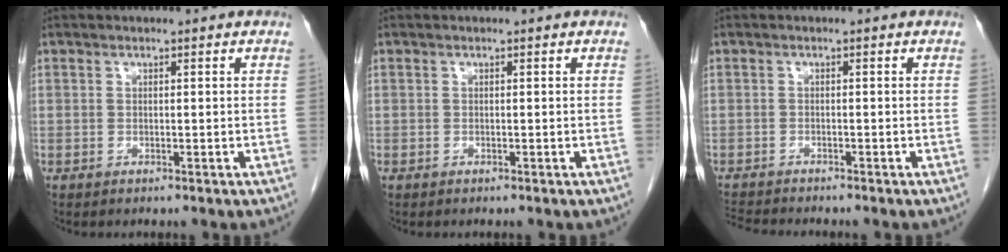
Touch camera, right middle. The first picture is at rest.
{"total": 0.0}
{"total": 4.0, "force": [-3.9, -0.2, 0.9], "torque": [-0.016, -0.017, -0.068]}